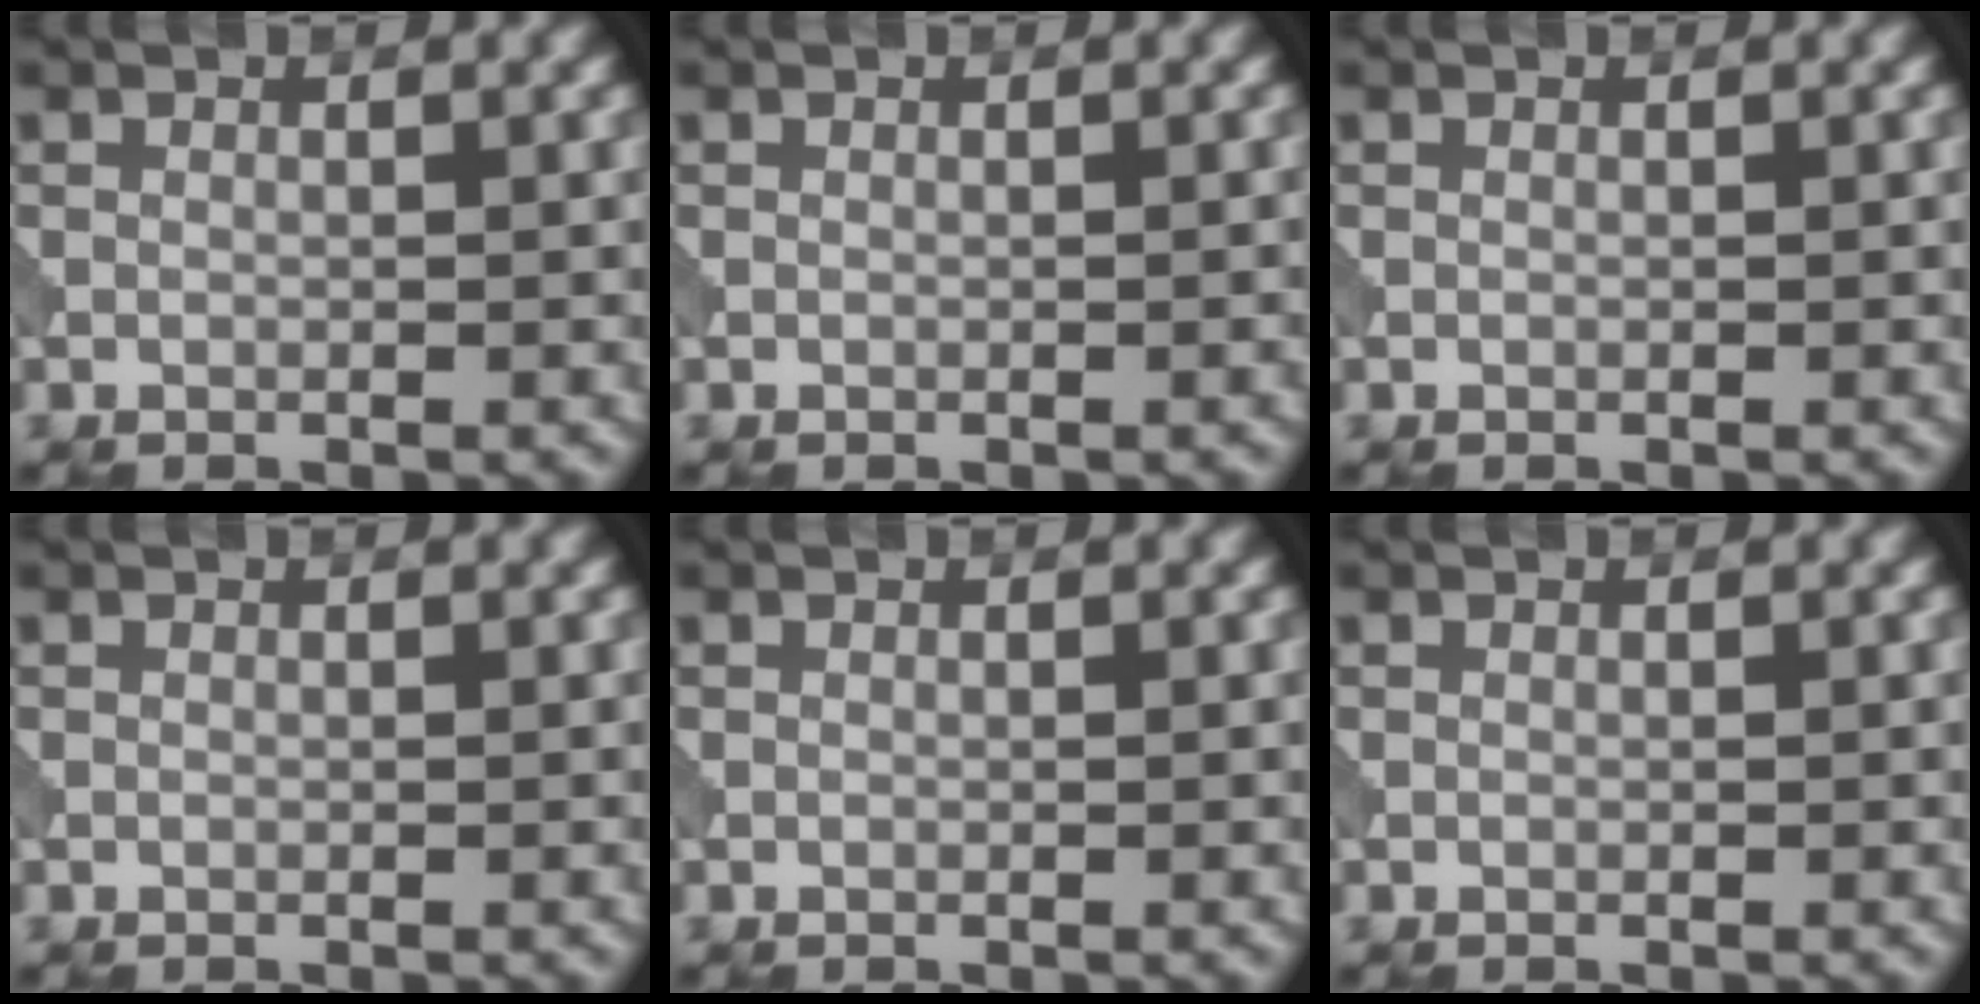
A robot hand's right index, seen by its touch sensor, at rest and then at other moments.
{"total": 0.0}
{"total": 0.0}
{"total": 0.0}
{"total": 0.0}
{"total": 0.0}